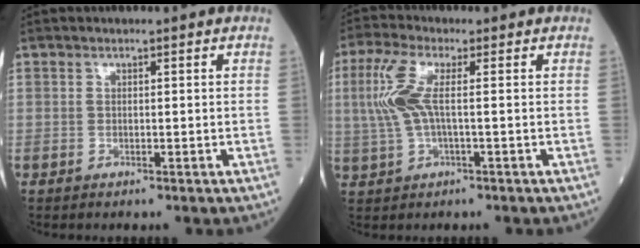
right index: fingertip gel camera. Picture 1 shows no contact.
{"total": 6.8, "force": [0.8, 1.8, 6.5], "torque": [-0.167, 0.013, 0.013]}